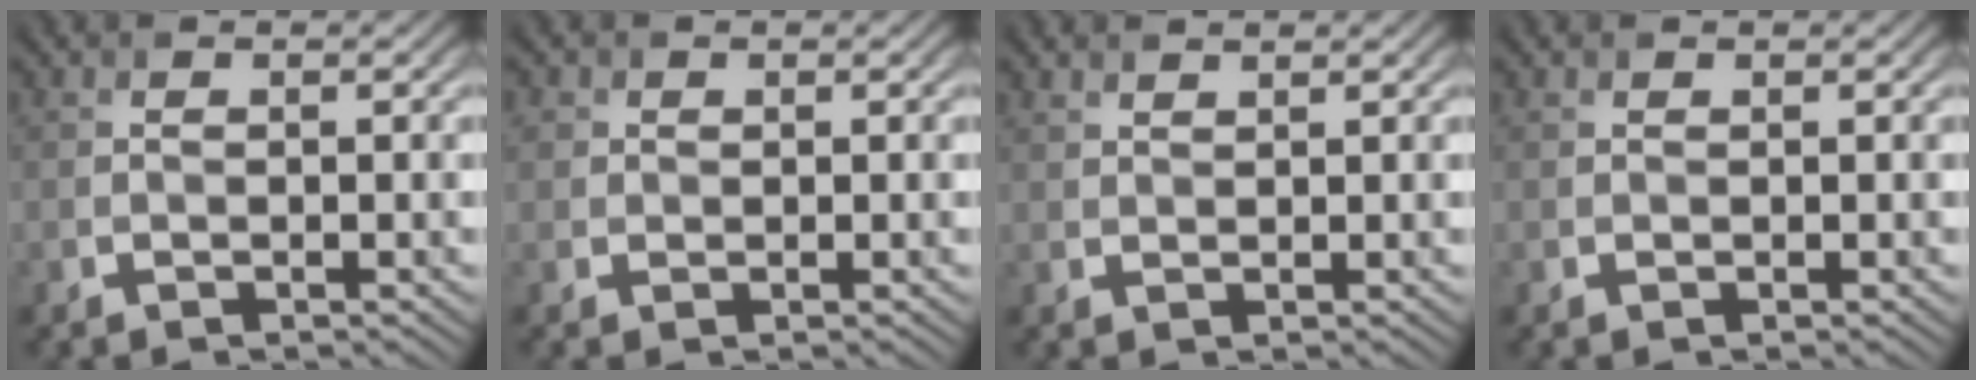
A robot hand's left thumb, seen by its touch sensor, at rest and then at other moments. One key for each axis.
{"total": 1.5, "fx": 0.6, "fy": 1.4, "fz": 0.3, "tx": -0.005, "ty": -0.002, "tz": 0.011}
{"total": 1.5, "fx": 1.4, "fy": 0.4, "fz": 0.3, "tx": -0.016, "ty": 0.002, "tz": 0.034}
{"total": 0.6, "fx": 0.5, "fy": 0.2, "fz": 0.0, "tx": -0.001, "ty": 0.000, "tz": 0.013}